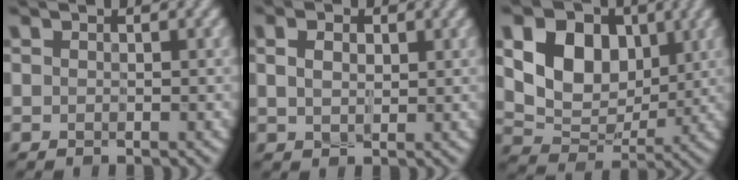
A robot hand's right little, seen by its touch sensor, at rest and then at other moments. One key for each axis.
{"total": 2.0, "fx": 0.4, "fy": 1.3, "fz": 1.5, "tx": -0.030, "ty": 0.000, "tz": 0.005}
{"total": 8.5, "fx": 2.0, "fy": 6.2, "fz": 5.5, "tx": -0.100, "ty": -0.007, "tz": 0.023}